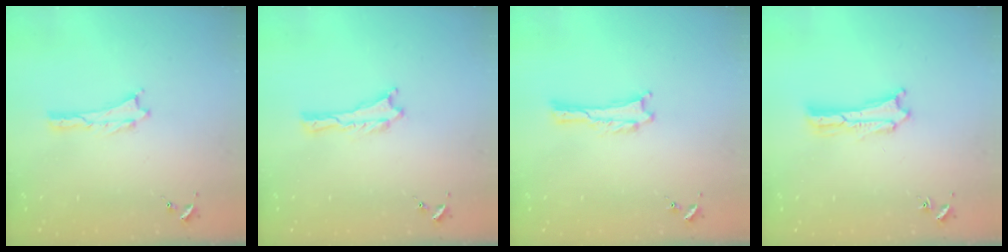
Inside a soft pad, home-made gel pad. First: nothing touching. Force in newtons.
{"total": 0.0}
{"total": 0.0}
{"total": 1.2, "press": 1.2, "slide": 0.2}